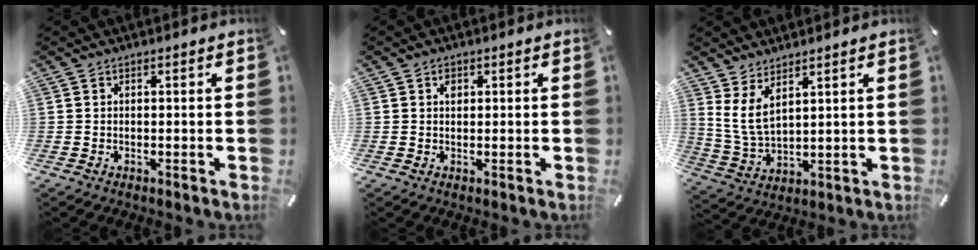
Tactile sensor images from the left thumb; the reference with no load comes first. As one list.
[{"total": 1.4, "force": [0.4, 1.1, 0.7], "torque": [-0.008, 0.000, 0.006]}, {"total": 6.8, "force": [3.9, 3.2, 4.5], "torque": [-0.120, -0.019, 0.070]}]